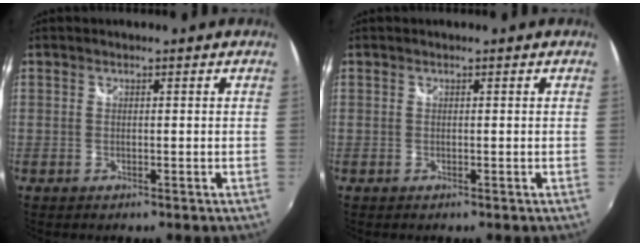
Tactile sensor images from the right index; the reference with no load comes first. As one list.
[{"total": 0.0}]